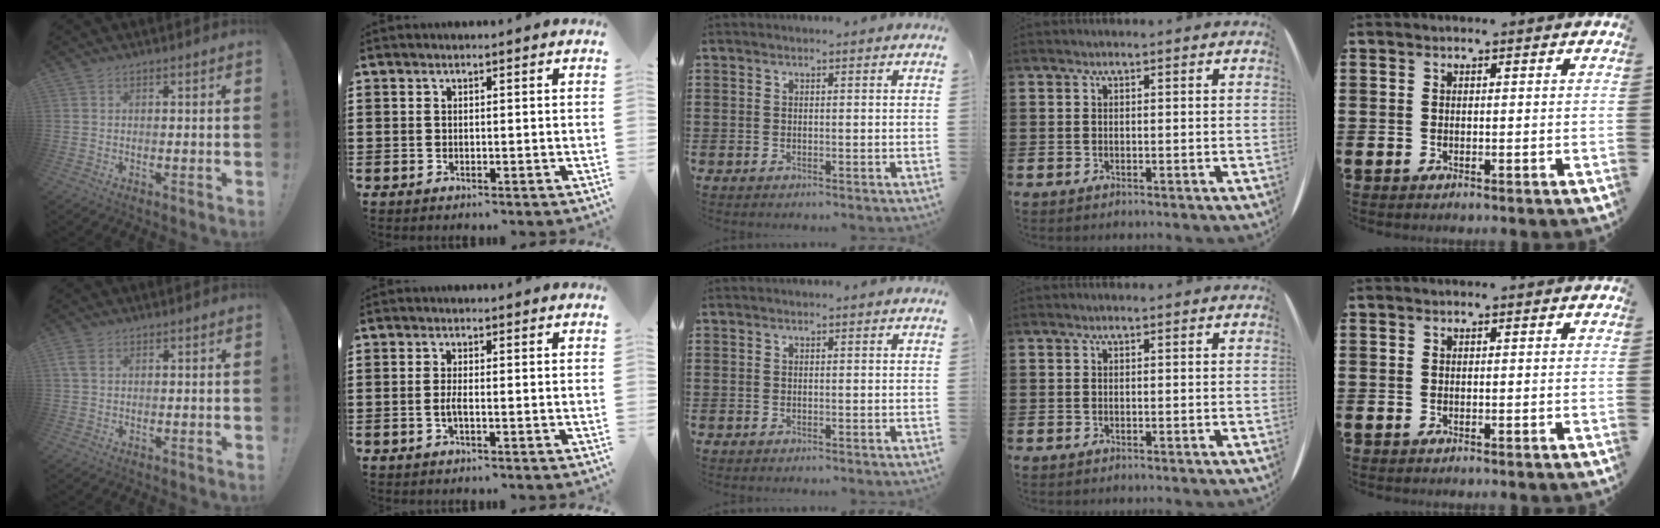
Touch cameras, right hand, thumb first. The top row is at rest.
{"thumb": {"total": 2.7, "force": [1.1, 1.6, 1.9], "torque": [-0.031, 0.002, 0.021]}, "index": {"total": 1.8, "force": [-0.7, 0.0, 1.7], "torque": [-0.039, -0.008, -0.015]}}